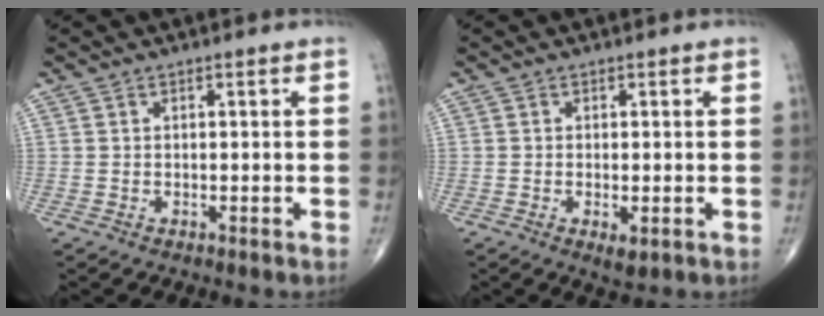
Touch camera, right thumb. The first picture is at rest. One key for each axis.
{"total": 2.4, "fx": -0.8, "fy": 0.9, "fz": 2.1, "tx": -0.039, "ty": -0.007, "tz": -0.012}